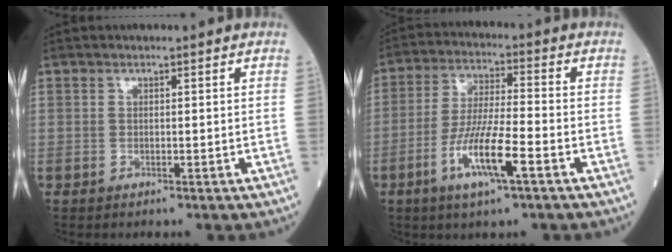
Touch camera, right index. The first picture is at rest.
{"total": 10.2, "force": [-4.3, 1.0, 9.2], "torque": [-0.180, -0.011, -0.080]}